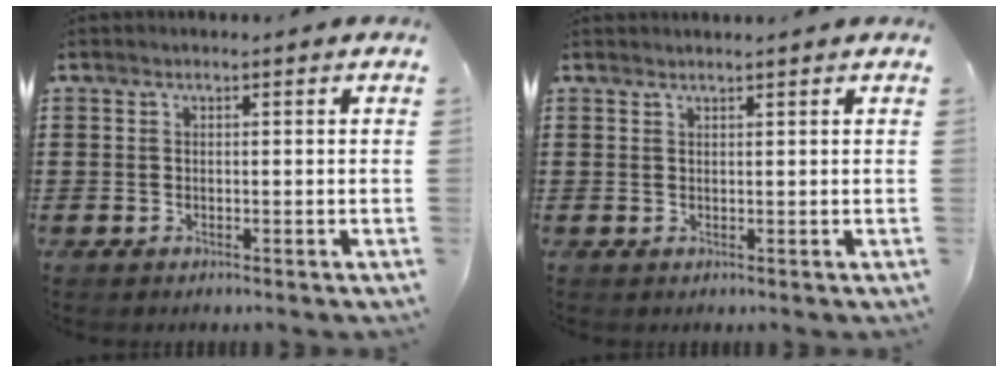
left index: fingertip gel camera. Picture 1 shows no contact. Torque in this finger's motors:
{"motor_torque": [0.26, 1.00, 0.05, 0.00]}